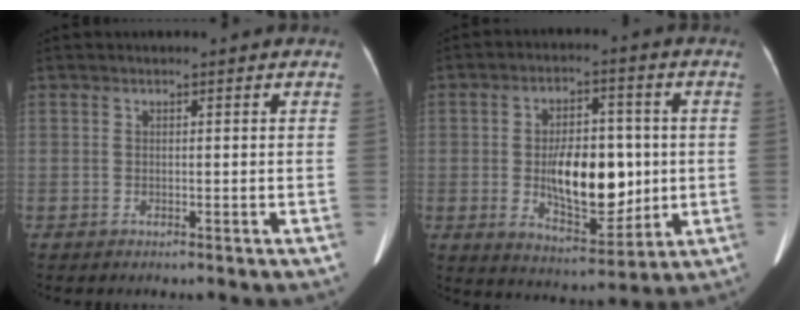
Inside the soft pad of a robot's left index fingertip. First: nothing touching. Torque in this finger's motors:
{"motor_torque": [0.76, 0.00, 0.40, 0.09]}